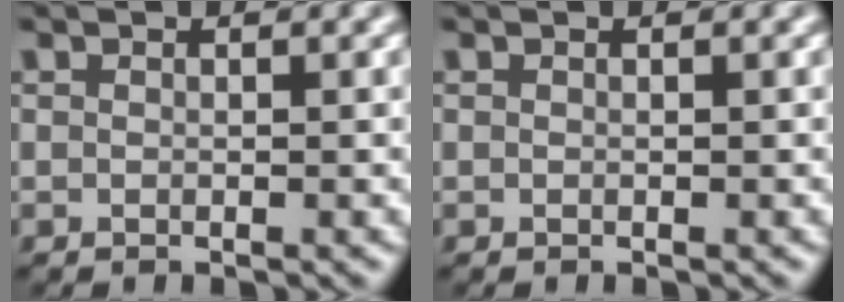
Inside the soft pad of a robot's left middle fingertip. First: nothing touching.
{"total": 0.0}